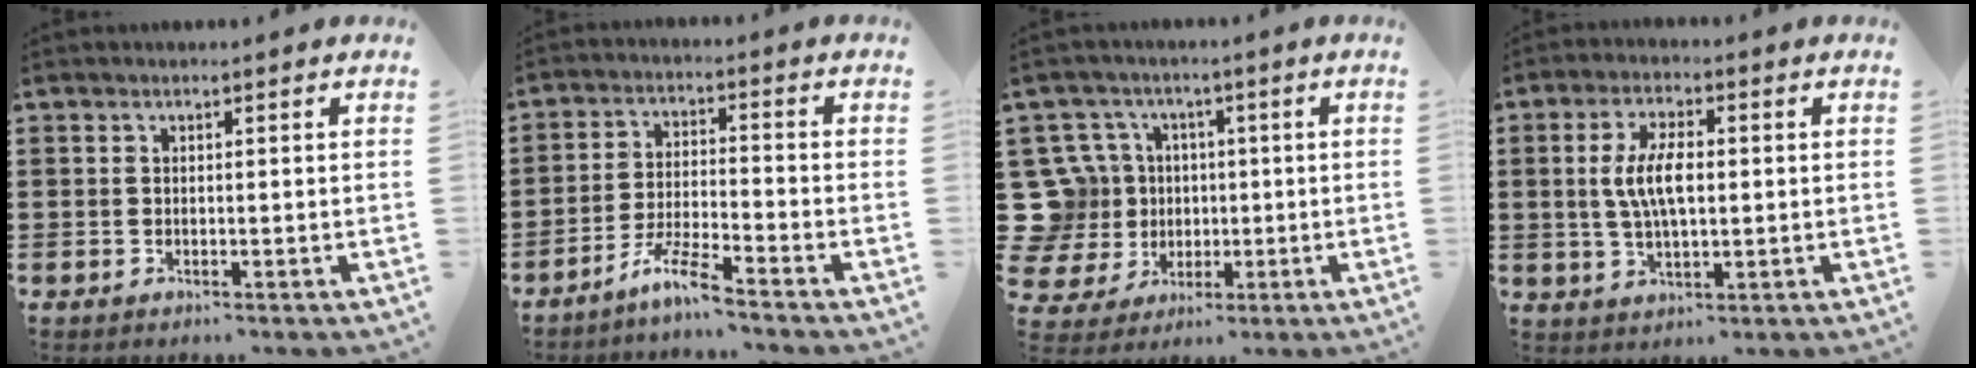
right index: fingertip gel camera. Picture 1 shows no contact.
{"total": 5.8, "force": [-5.0, -0.2, 2.9], "torque": [-0.079, -0.013, -0.101]}
{"total": 10.3, "force": [1.0, 9.9, 2.6], "torque": [-0.127, 0.009, 0.026]}
{"total": 7.0, "force": [0.4, 2.8, 6.4], "torque": [-0.136, 0.005, 0.000]}